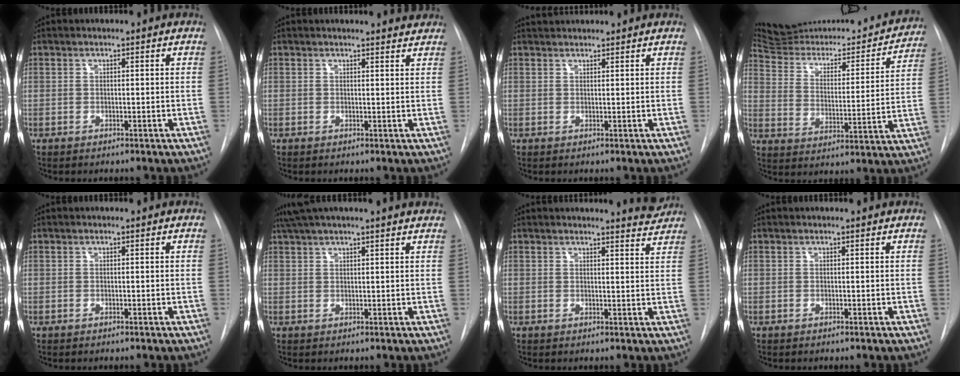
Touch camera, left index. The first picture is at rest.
{"total": 2.5, "force": [2.5, 0.3, 0.2], "torque": [-0.008, -0.003, 0.015]}
{"total": 2.3, "force": [2.2, 0.4, 0.4], "torque": [-0.009, 0.030, 0.040]}
{"total": 23.4, "force": [22.0, 4.7, 6.6], "torque": [-0.099, -0.044, 0.304]}
{"total": 0.0}
{"total": 11.3, "force": [9.7, -0.2, 5.8], "torque": [-0.105, 0.038, 0.132]}
{"total": 3.5, "force": [3.4, -0.3, 0.0], "torque": [-0.006, -0.027, 0.028]}
{"total": 0.0}